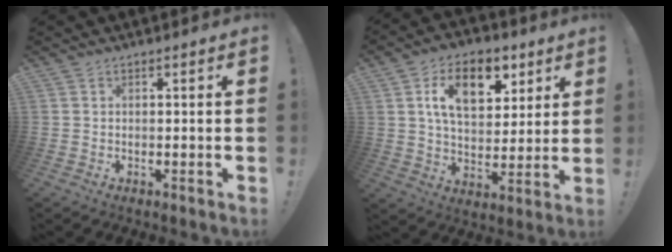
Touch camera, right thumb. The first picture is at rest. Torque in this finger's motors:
{"motor_torque": [1.32, 1.82, 0.40, -0.07, 0.46]}